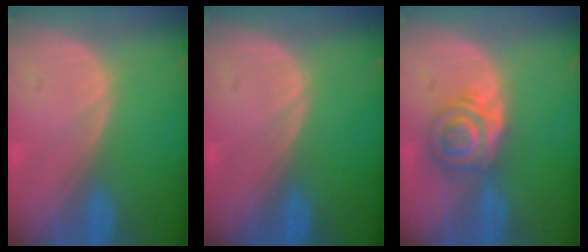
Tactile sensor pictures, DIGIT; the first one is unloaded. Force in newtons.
{"total": 0.0}
{"total": 6.0, "press": 5.6, "slide": 2.2}